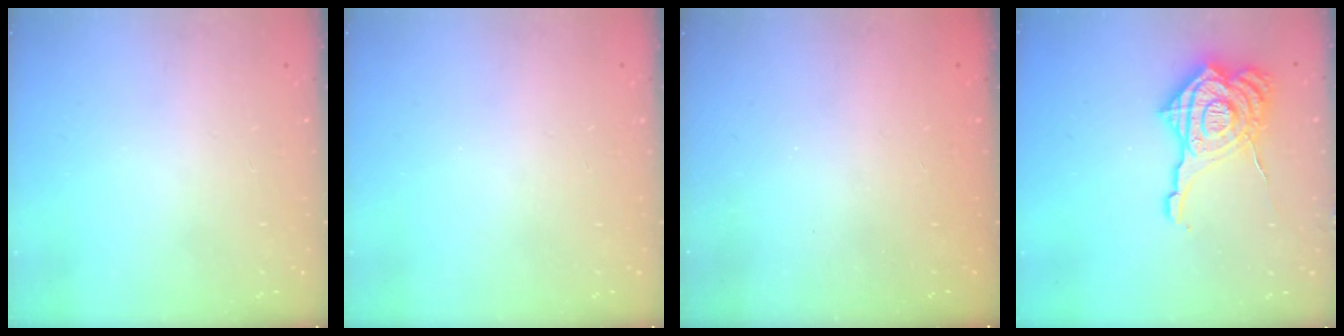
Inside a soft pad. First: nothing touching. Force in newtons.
{"total": 0.0}
{"total": 2.4, "press": 2.3, "slide": 0.8}
{"total": 22.9, "press": 22.8, "slide": 2.5}